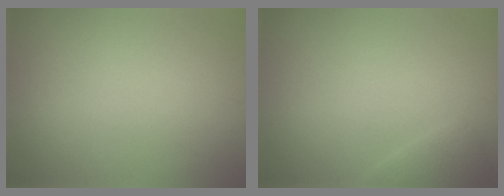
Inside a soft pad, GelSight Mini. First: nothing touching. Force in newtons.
{"total": 1.4, "press": 1.4, "slide": 0.1}